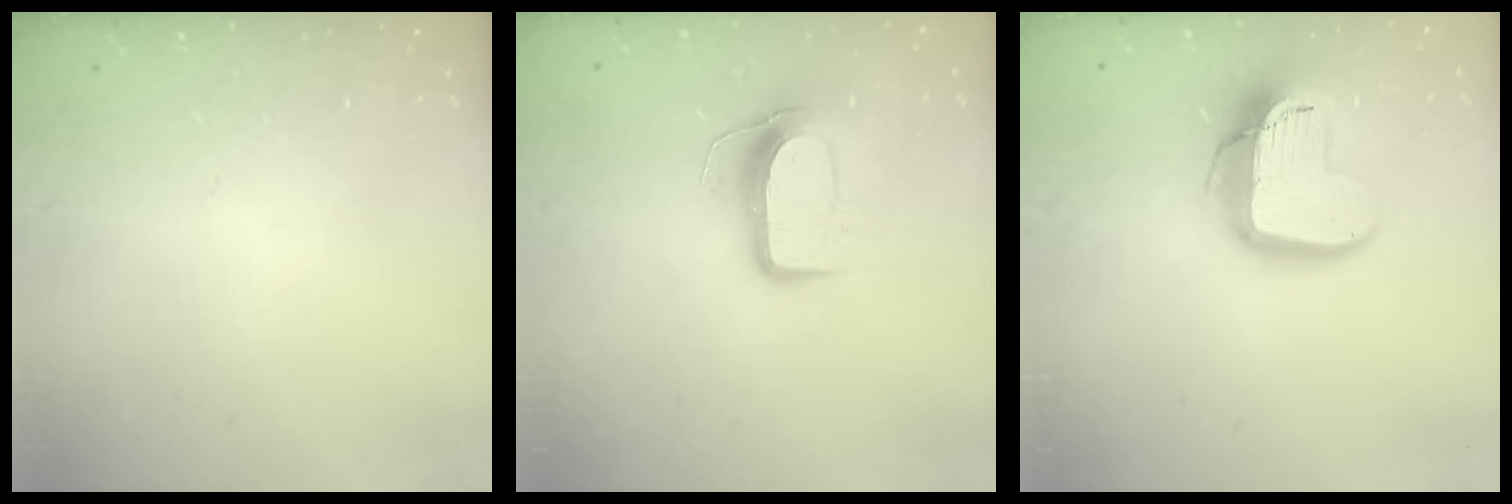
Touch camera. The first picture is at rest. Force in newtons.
{"total": 10.6, "press": 10.6, "slide": 0.8}
{"total": 16.3, "press": 16.3, "slide": 1.4}